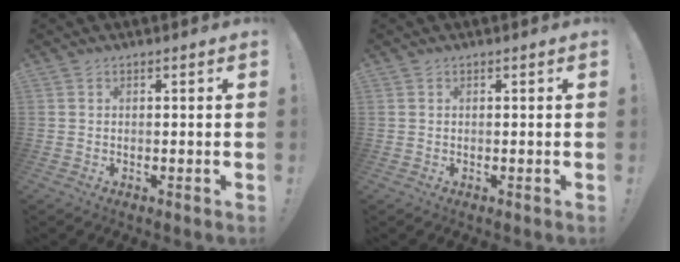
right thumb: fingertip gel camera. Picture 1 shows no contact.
{"total": 0.0}